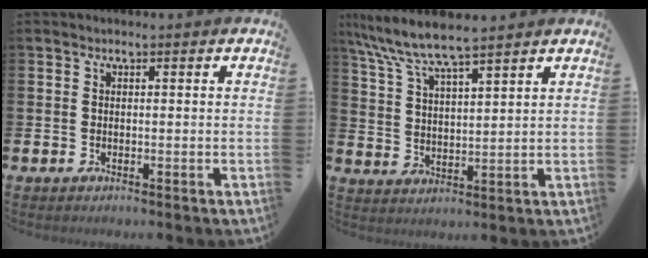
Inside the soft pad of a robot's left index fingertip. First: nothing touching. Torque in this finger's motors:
{"motor_torque": [0.74, -0.71, 0.94, 0.21]}